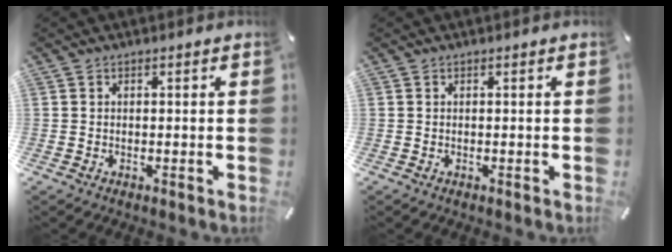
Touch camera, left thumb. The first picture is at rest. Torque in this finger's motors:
{"motor_torque": [-0.15, -0.12, -0.03, 0.02, 0.00]}